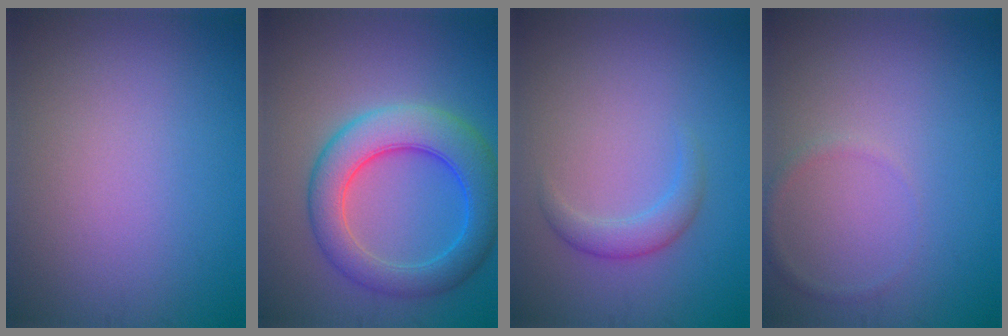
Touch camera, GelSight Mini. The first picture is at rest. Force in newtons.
{"total": 7.2, "press": 7.2, "slide": 0.2}
{"total": 2.0, "press": 2.0, "slide": 0.1}
{"total": 0.8, "press": 0.8, "slide": 0.0}